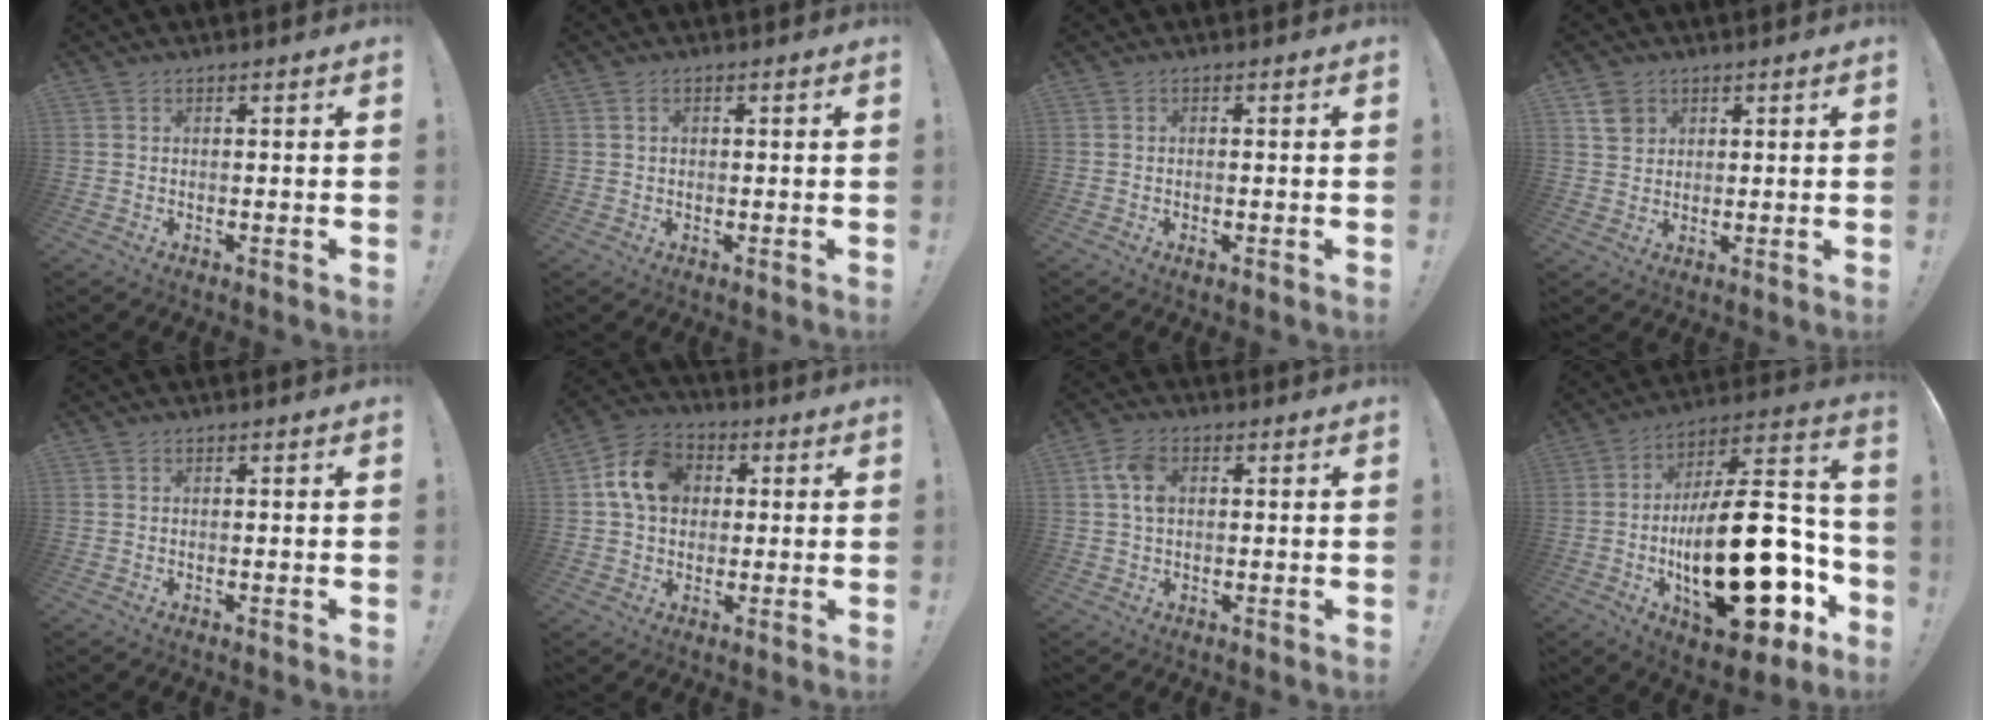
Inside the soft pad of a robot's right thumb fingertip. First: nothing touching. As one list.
[{"total": 1.3, "force": [0.5, 0.9, 0.8], "torque": [-0.012, 0.003, 0.008]}, {"total": 0.8, "force": [-0.1, 0.2, 0.7], "torque": [-0.006, -0.002, -0.004]}, {"total": 5.3, "force": [3.0, 4.2, 1.5], "torque": [-0.014, -0.011, 0.056]}, {"total": 0.0}, {"total": 13.3, "force": [3.0, 10.5, 7.6], "torque": [-0.121, 0.013, 0.062]}, {"total": 7.1, "force": [1.5, 4.6, 5.1], "torque": [-0.099, 0.004, 0.028]}, {"total": 31.6, "force": [-7.0, 13.4, 27.8], "torque": [-0.467, 0.042, -0.101]}]